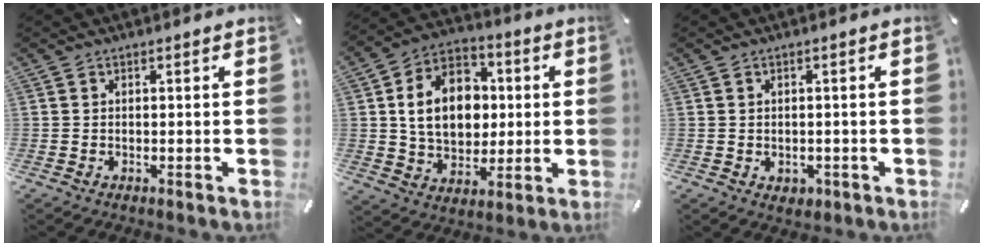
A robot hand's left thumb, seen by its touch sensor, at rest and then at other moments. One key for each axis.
{"total": 15.1, "fx": 1.3, "fy": 12.1, "fz": 9.0, "tx": -0.168, "ty": 0.010, "tz": 0.024}
{"total": 1.9, "fx": -0.5, "fy": 1.7, "fz": 0.8, "tx": -0.013, "ty": 0.004, "tz": -0.010}